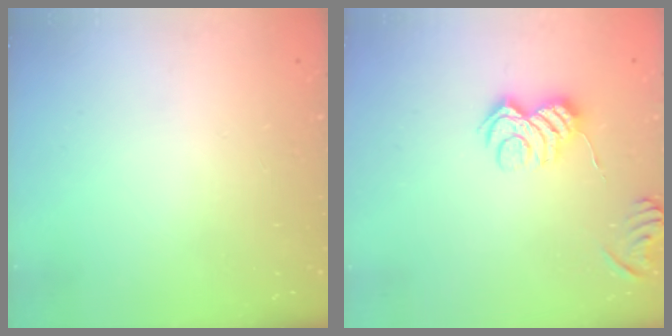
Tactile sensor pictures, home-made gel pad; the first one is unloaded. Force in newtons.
{"total": 10.0, "press": 10.0, "slide": 0.3}